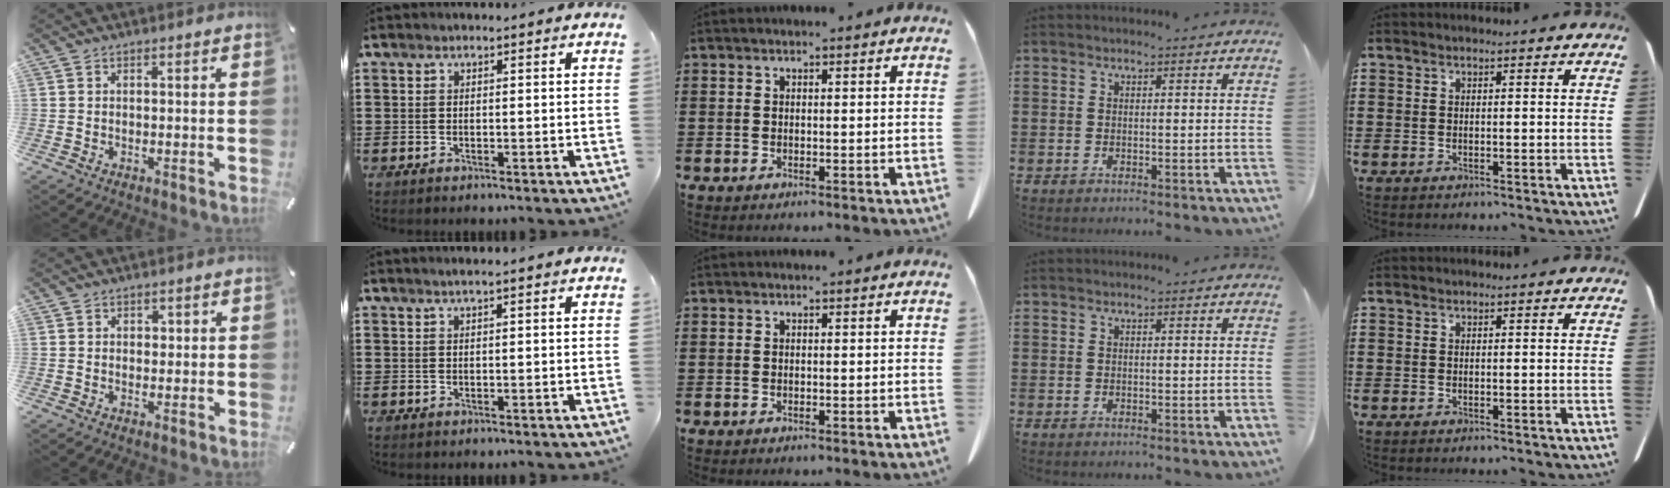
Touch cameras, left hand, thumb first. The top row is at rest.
{"thumb": {"total": 1.0, "force": [0.2, 1.0, 0.2], "torque": [0.002, 0.001, 0.001]}, "index": {"total": 1.0, "force": [0.5, -0.1, 0.9], "torque": [-0.014, -0.001, 0.008]}}